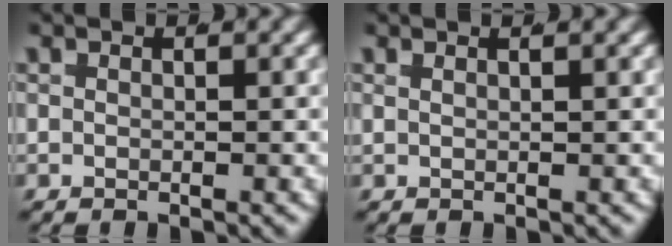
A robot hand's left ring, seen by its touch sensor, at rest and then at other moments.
{"total": 0.8, "force": [0.7, 0.1, 0.4], "torque": [-0.003, 0.006, 0.010]}